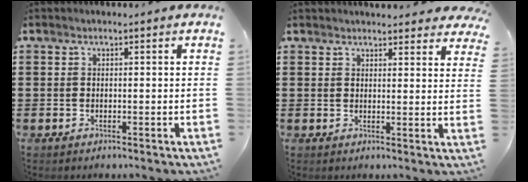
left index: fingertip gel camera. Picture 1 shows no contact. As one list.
[{"total": 2.9, "force": [2.9, 0.3, 0.4], "torque": [0.001, -0.013, 0.052]}]